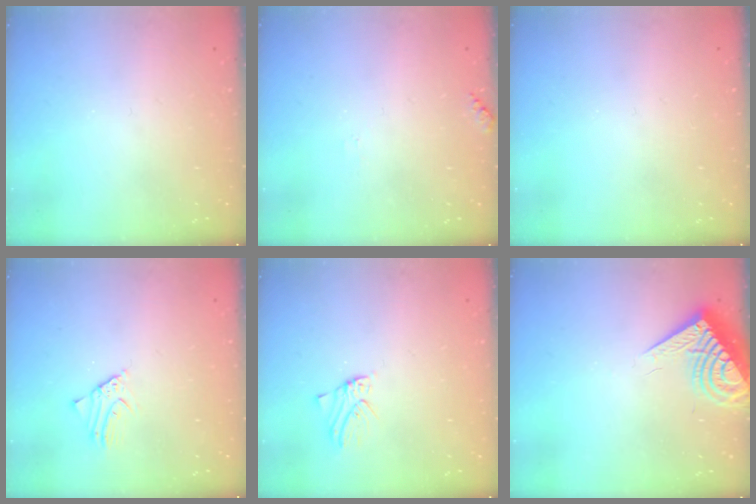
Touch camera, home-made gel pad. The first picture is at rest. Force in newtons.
{"total": 5.8, "press": 5.7, "slide": 0.6}
{"total": 0.0}
{"total": 2.6, "press": 2.6, "slide": 0.3}
{"total": 2.1, "press": 2.1, "slide": 0.2}
{"total": 10.0, "press": 9.9, "slide": 1.0}